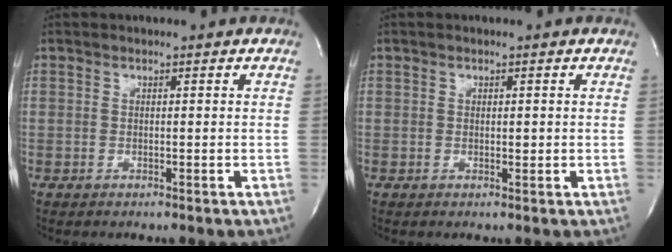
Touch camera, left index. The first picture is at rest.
{"total": 0.8, "force": [-0.1, 0.5, 0.6], "torque": [-0.009, -0.004, -0.003]}